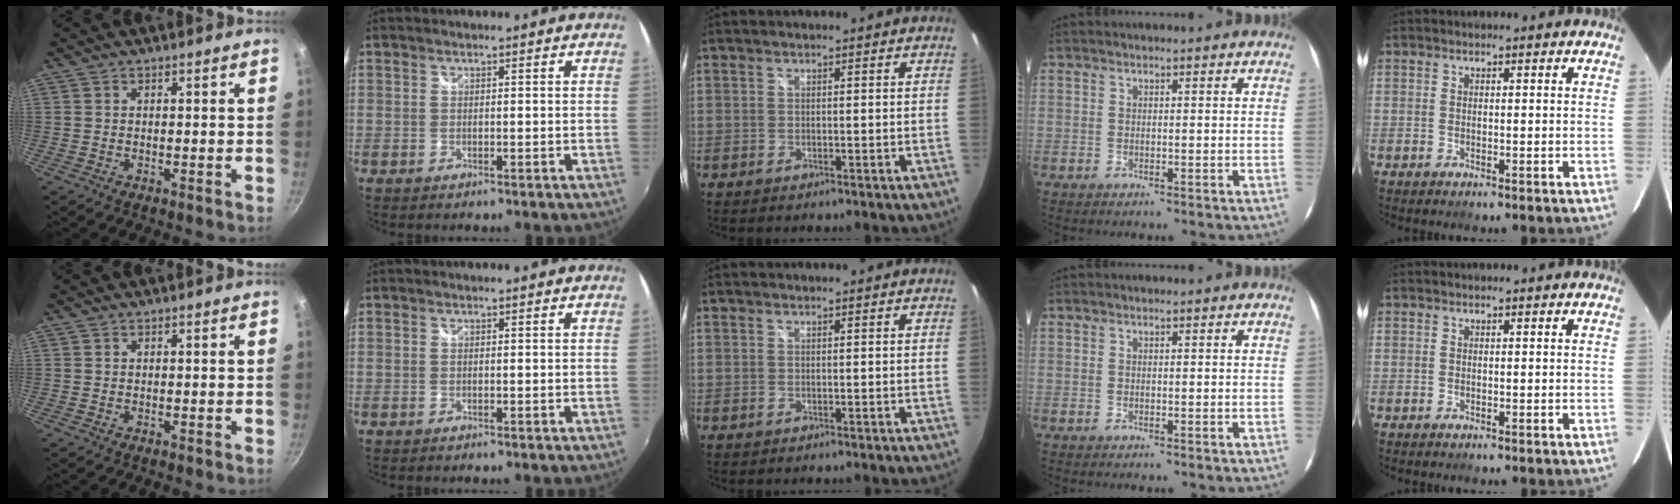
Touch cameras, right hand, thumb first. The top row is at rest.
{}